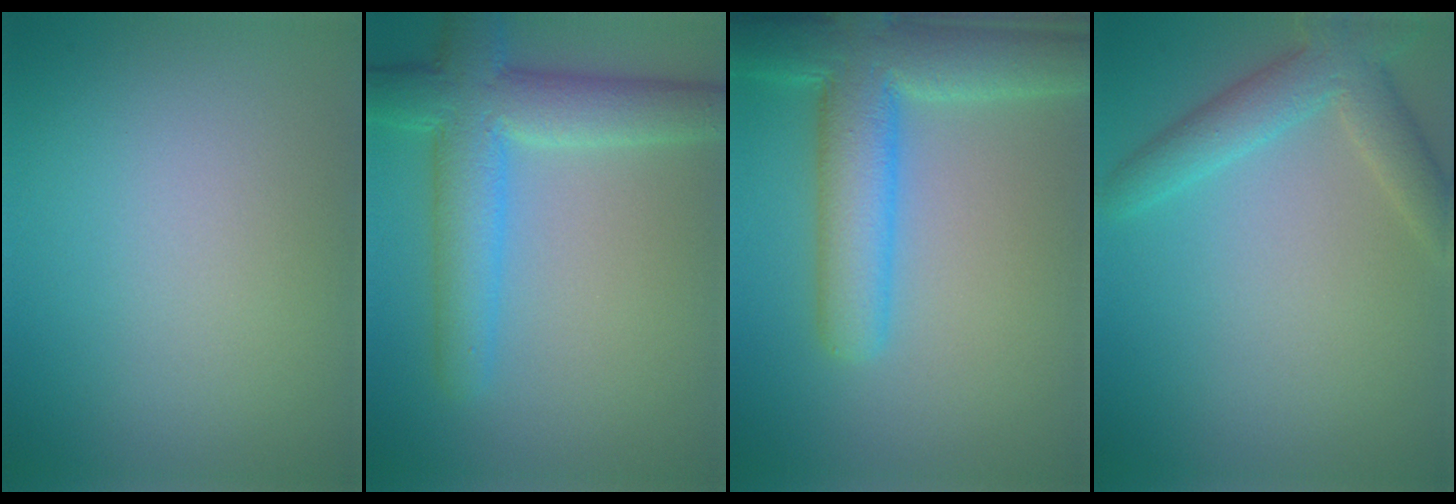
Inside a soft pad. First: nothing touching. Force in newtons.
{"total": 7.1, "press": 7.1, "slide": 0.3}
{"total": 8.3, "press": 8.3, "slide": 0.7}
{"total": 4.0, "press": 4.0, "slide": 0.1}